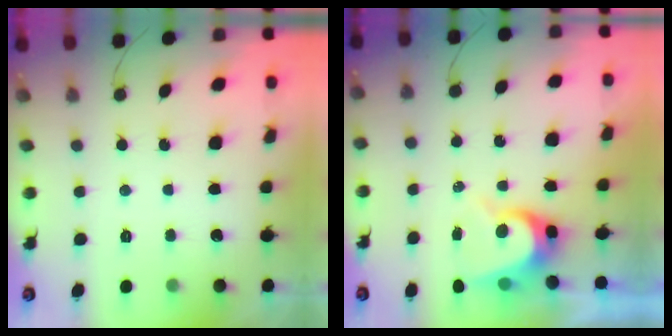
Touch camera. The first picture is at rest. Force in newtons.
{"total": 6.5, "press": 6.5, "slide": 0.6}